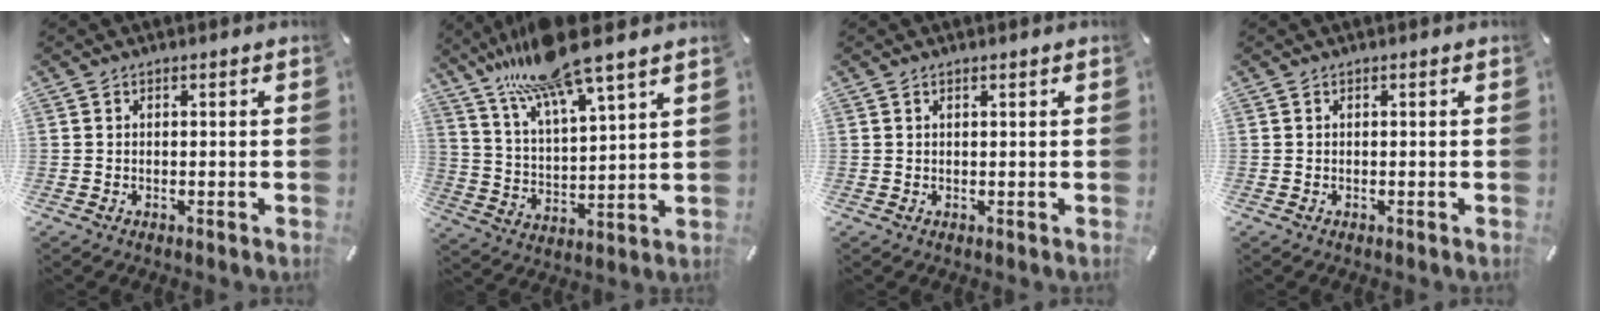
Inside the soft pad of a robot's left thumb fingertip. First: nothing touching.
{"total": 15.4, "force": [13.2, 2.3, 7.6], "torque": [-0.163, -0.074, 0.230]}
{"total": 0.5, "force": [0.3, 0.1, 0.4], "torque": [-0.007, 0.000, 0.005]}
{"total": 0.0}